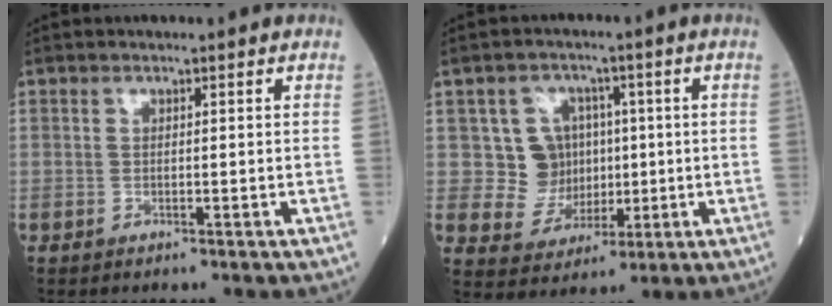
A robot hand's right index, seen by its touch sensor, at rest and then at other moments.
{"total": 7.4, "force": [1.2, 7.2, 1.4], "torque": [-0.022, 0.023, 0.030]}